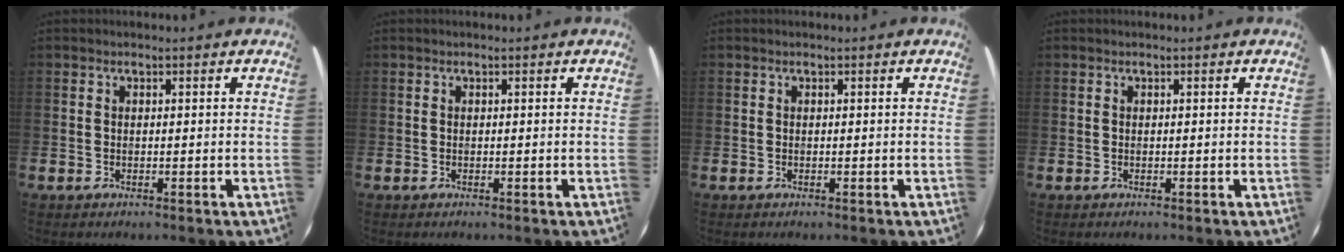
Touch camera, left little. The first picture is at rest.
{"total": 0.0}
{"total": 0.0}
{"total": 0.0}